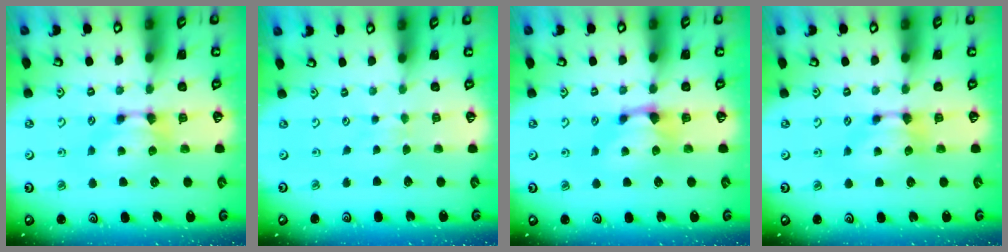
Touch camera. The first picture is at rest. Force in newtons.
{"total": 2.9, "press": 2.9, "slide": 0.4}
{"total": 1.0, "press": 0.5, "slide": 0.8}
{"total": 0.6, "press": 0.1, "slide": 0.6}